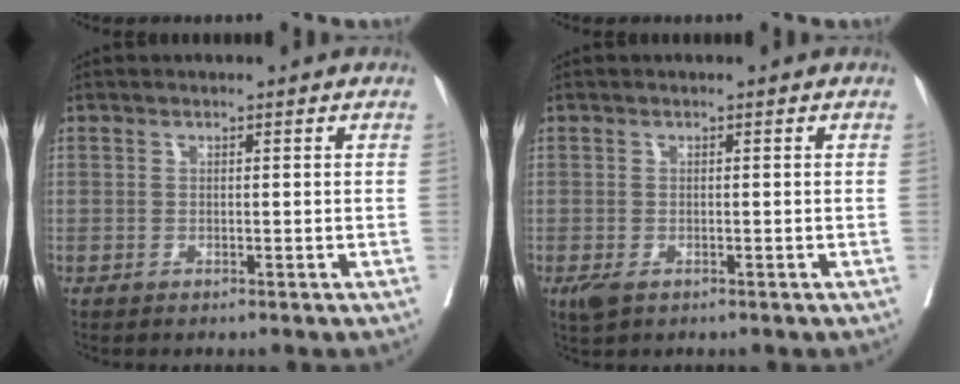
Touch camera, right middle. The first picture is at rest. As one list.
[{"total": 2.4, "force": [-1.2, 1.2, 1.6], "torque": [-0.038, -0.007, -0.015]}]